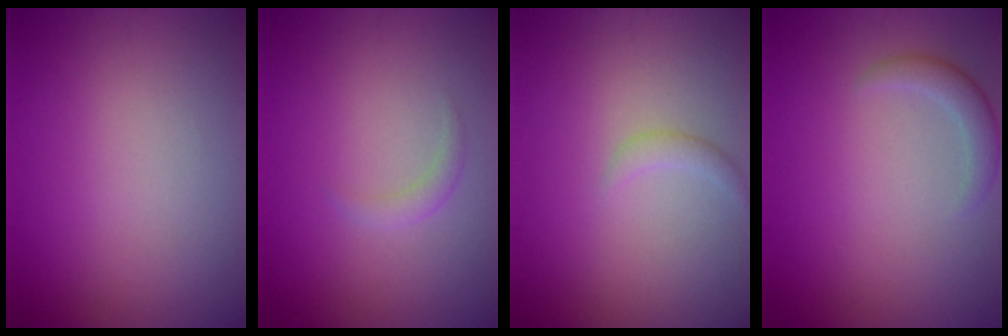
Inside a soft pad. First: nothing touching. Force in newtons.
{"total": 1.0, "press": 1.0, "slide": 0.0}
{"total": 1.0, "press": 1.0, "slide": 0.1}
{"total": 1.8, "press": 1.8, "slide": 0.0}